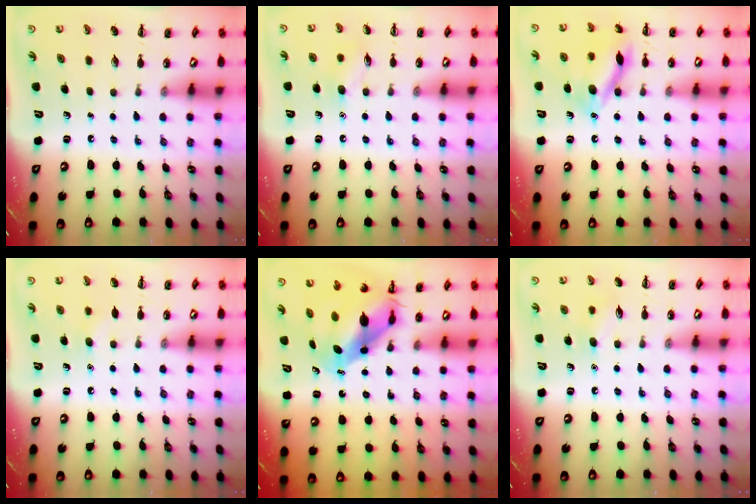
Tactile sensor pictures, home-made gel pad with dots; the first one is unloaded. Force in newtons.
{"total": 6.3, "press": 6.3, "slide": 0.7}
{"total": 13.7, "press": 13.7, "slide": 1.3}
{"total": 3.5, "press": 3.4, "slide": 0.8}
{"total": 6.4, "press": 6.2, "slide": 1.8}
{"total": 6.8, "press": 6.6, "slide": 1.5}